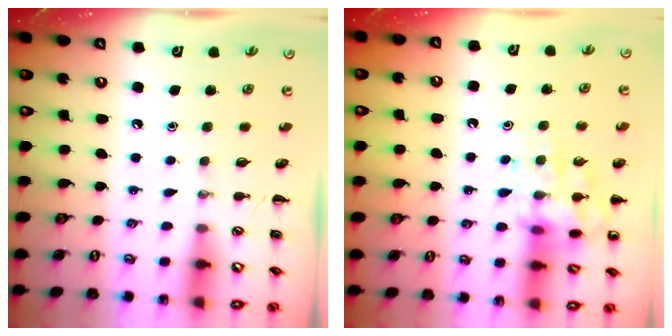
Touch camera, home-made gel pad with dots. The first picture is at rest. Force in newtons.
{"total": 14.4, "press": 14.3, "slide": 1.4}